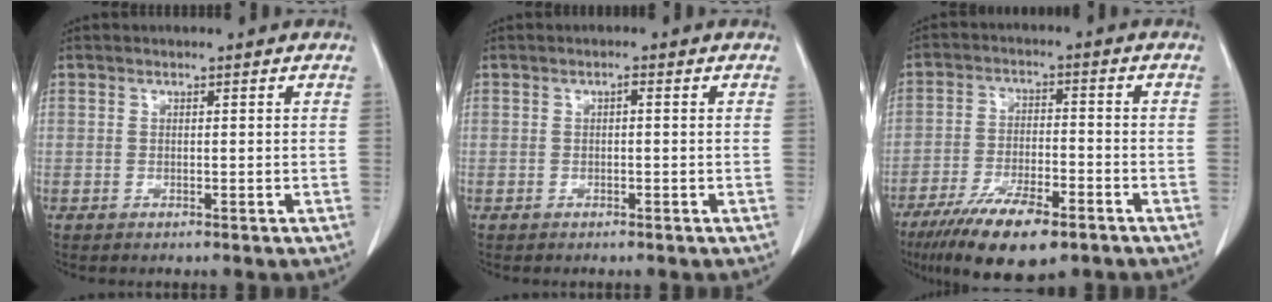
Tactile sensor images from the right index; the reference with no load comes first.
{"total": 0.6, "force": [0.0, 0.2, 0.6], "torque": [-0.010, 0.002, 0.001]}
{"total": 12.1, "force": [-7.9, 3.4, 8.5], "torque": [-0.148, -0.018, -0.134]}